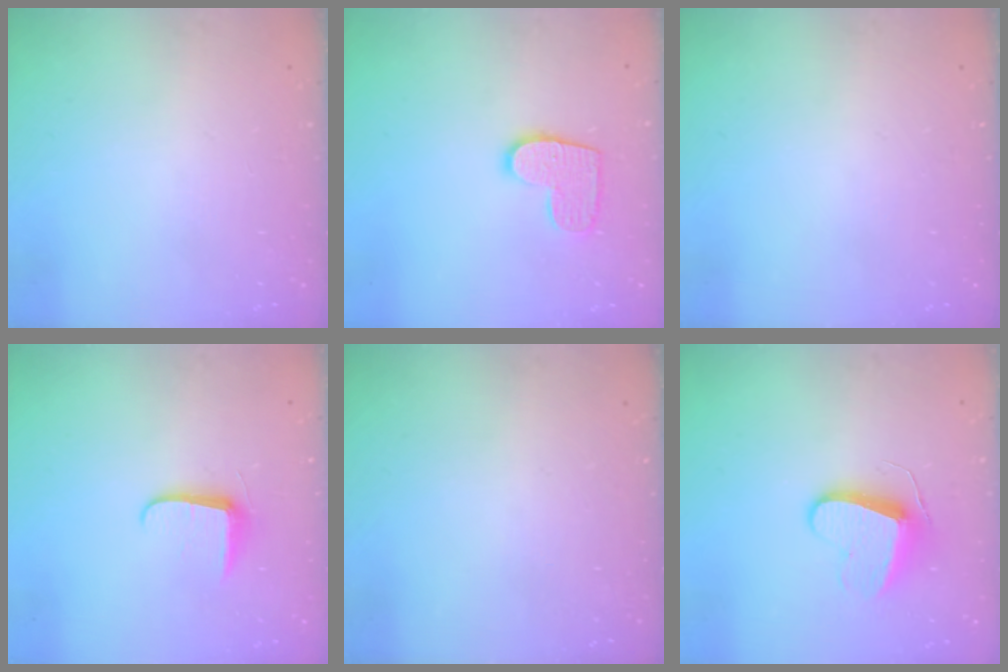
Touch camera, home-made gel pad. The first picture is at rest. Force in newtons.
{"total": 9.9, "press": 9.9, "slide": 0.4}
{"total": 0.0}
{"total": 6.8, "press": 6.7, "slide": 0.9}
{"total": 0.0}
{"total": 10.6, "press": 10.6, "slide": 0.9}